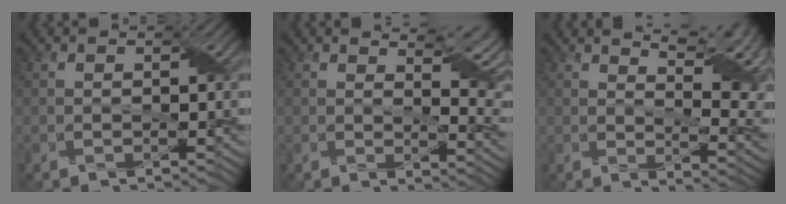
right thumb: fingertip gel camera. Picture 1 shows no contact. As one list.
[{"total": 6.8, "force": [4.0, 1.9, 5.1], "torque": [-0.076, 0.005, 0.072]}, {"total": 10.3, "force": [5.4, 3.1, 8.3], "torque": [-0.118, 0.018, 0.077]}]